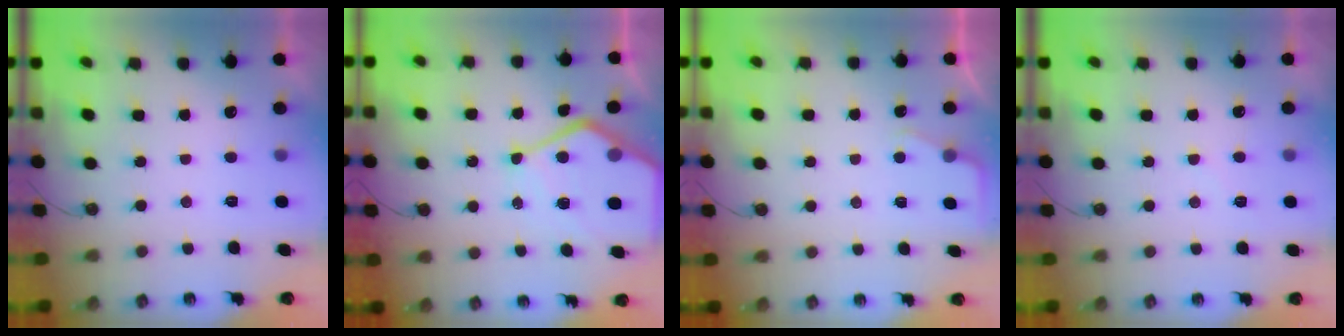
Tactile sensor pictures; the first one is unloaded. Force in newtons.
{"total": 16.4, "press": 16.4, "slide": 1.5}
{"total": 3.1, "press": 3.0, "slide": 0.5}
{"total": 3.7, "press": 3.7, "slide": 0.5}